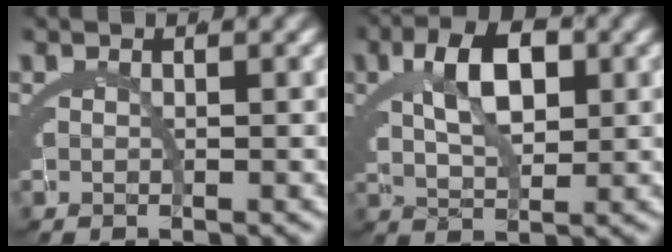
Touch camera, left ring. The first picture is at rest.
{"total": 5.9, "force": [1.3, 3.0, 4.9], "torque": [-0.084, -0.003, 0.029]}